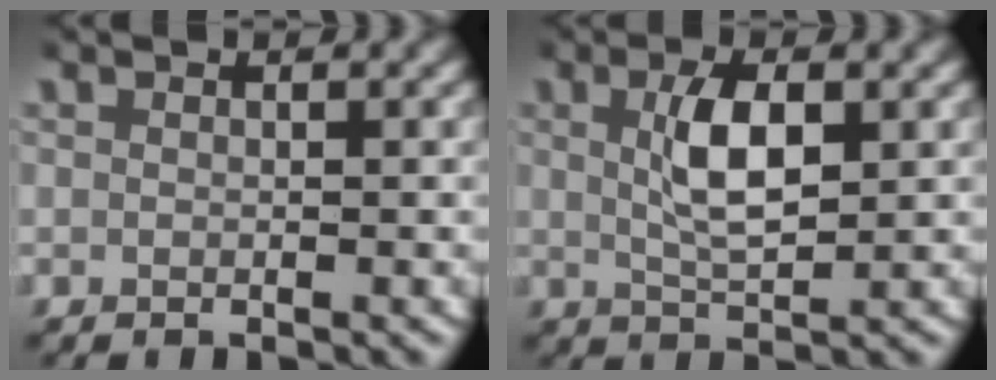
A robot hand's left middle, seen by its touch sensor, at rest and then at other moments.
{"total": 3.9, "force": [0.8, 1.4, 3.6], "torque": [-0.069, -0.004, 0.016]}